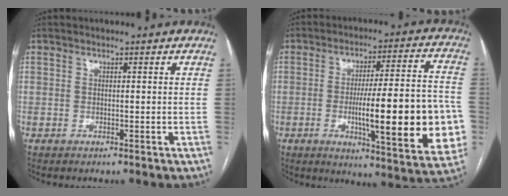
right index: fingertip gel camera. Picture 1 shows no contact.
{"total": 21.0, "force": [-3.8, 3.1, 20.4], "torque": [-0.241, 0.012, -0.041]}